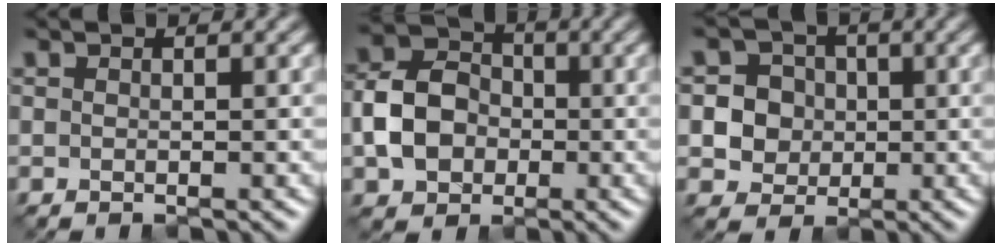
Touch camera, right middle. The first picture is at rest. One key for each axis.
{"total": 5.5, "fx": -1.3, "fy": 4.5, "fz": 2.9, "tx": -0.056, "ty": 0.007, "tz": -0.033}
{"total": 5.8, "fx": 0.6, "fy": 5.5, "fz": 1.9, "tx": -0.036, "ty": 0.022, "tz": 0.004}